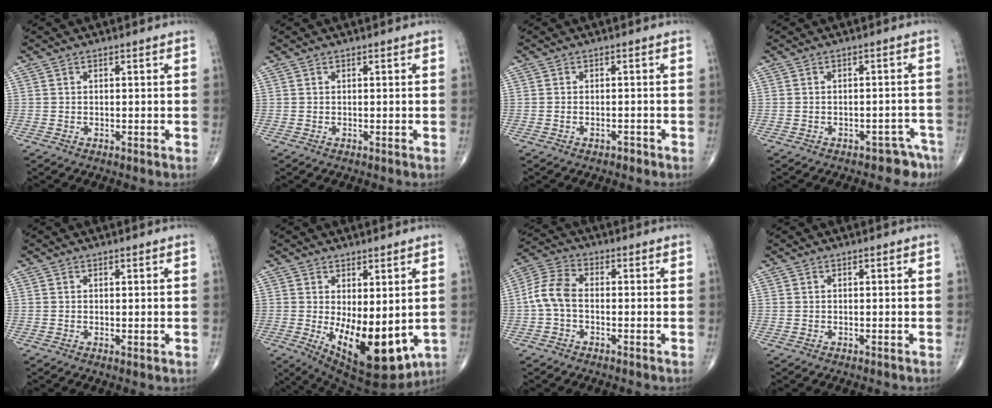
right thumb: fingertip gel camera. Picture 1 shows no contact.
{"total": 0.0}
{"total": 1.2, "force": [-0.8, 0.6, 0.6], "torque": [-0.014, 0.011, -0.010]}
{"total": 4.0, "force": [-3.1, 2.4, 0.7], "torque": [0.006, 0.036, -0.037]}
{"total": 0.7, "force": [0.1, 0.2, 0.6], "torque": [-0.015, -0.005, 0.002]}
{"total": 14.8, "force": [-1.9, 6.7, 13.0], "torque": [-0.188, -0.031, -0.005]}
{"total": 6.5, "force": [-1.0, 3.9, 5.1], "torque": [-0.110, 0.019, -0.031]}
{"total": 0.0}